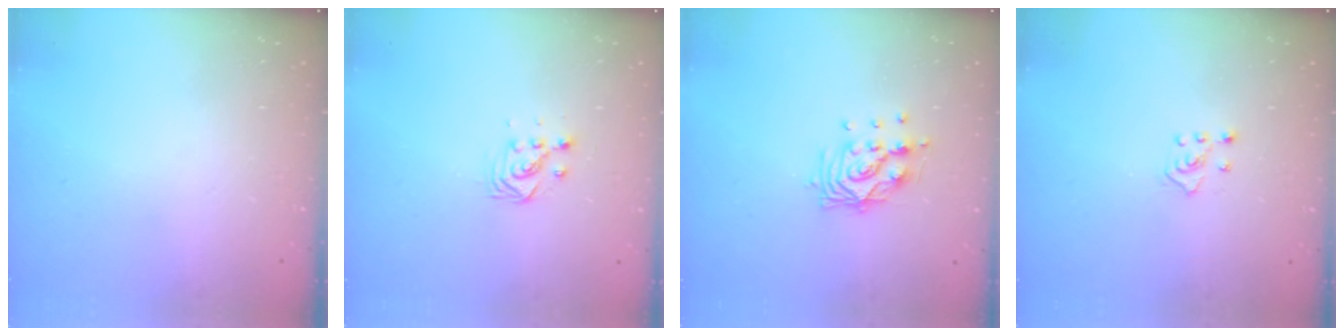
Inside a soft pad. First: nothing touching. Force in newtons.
{"total": 3.5, "press": 3.5, "slide": 0.4}
{"total": 10.6, "press": 10.5, "slide": 0.8}
{"total": 4.1, "press": 4.1, "slide": 0.5}